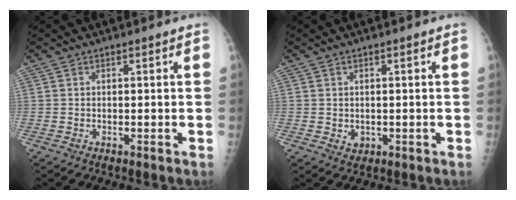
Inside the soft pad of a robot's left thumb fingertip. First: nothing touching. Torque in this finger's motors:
{"motor_torque": [-0.34, 0.35, -0.11, -0.08, 0.00]}